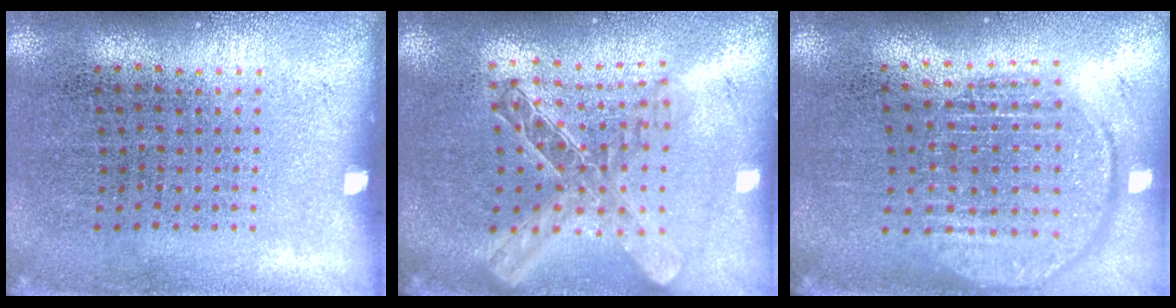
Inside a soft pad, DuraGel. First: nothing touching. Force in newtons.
{"total": 2.0, "press": 1.7, "slide": 1.0}
{"total": 1.9, "press": 1.7, "slide": 1.0}